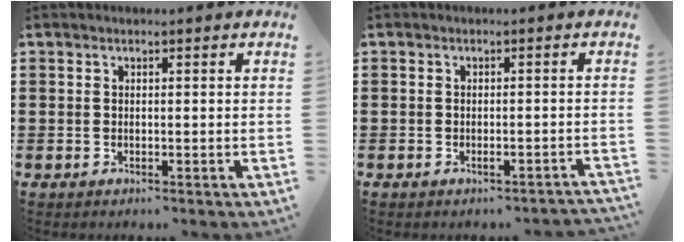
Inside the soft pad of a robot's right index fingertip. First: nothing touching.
{"total": 1.2, "force": [-1.0, 0.2, 0.6], "torque": [-0.014, -0.005, -0.019]}